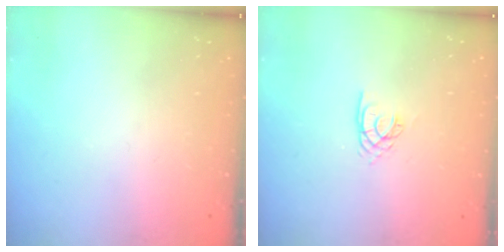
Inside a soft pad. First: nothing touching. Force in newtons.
{"total": 2.1, "press": 2.1, "slide": 0.3}